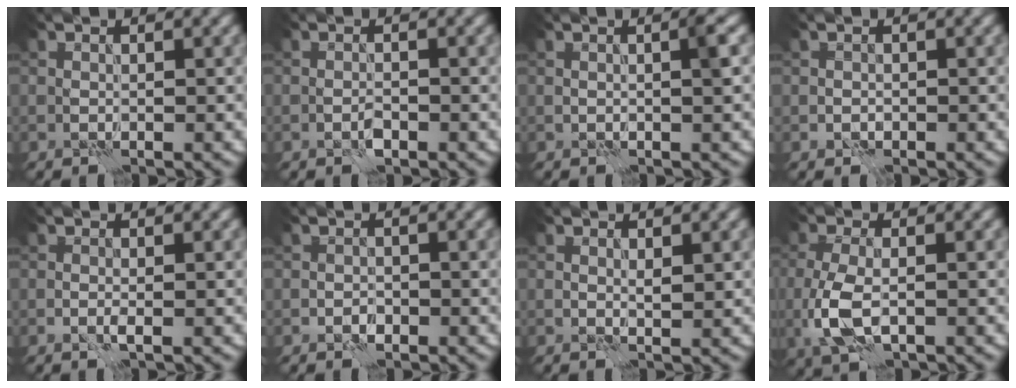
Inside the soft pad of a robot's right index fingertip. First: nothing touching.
{"total": 1.1, "force": [-0.7, 0.4, 0.8], "torque": [-0.017, 0.002, -0.014]}
{"total": 1.3, "force": [0.3, -0.1, 1.3], "torque": [-0.021, 0.002, 0.003]}
{"total": 0.9, "force": [-0.3, 0.8, 0.2], "torque": [-0.002, -0.004, -0.007]}
{"total": 0.9, "force": [-0.3, 0.3, 0.8], "torque": [-0.021, -0.002, -0.007]}
{"total": 1.1, "force": [-0.6, 0.8, 0.6], "torque": [-0.008, 0.002, -0.013]}
{"total": 0.7, "force": [0.3, 0.1, 0.6], "torque": [-0.012, -0.002, 0.006]}
{"total": 4.9, "force": [-0.8, 2.7, 4.0], "torque": [-0.100, -0.011, -0.014]}